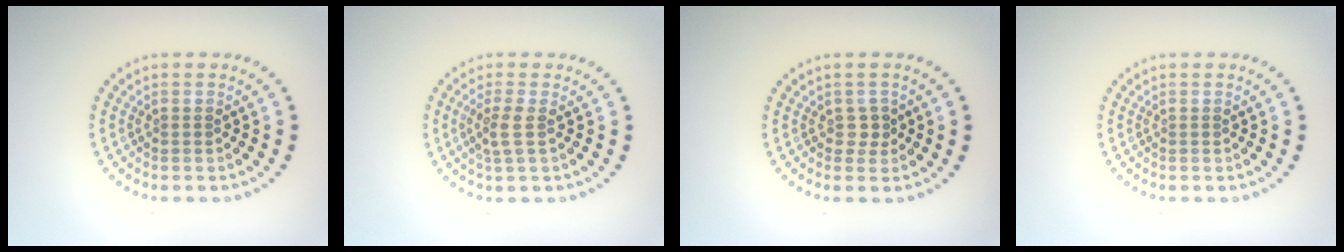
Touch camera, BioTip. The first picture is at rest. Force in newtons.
{"total": 1.9, "press": 1.6, "slide": 0.9}
{"total": 1.0, "press": 0.9, "slide": 0.5}
{"total": 0.0}